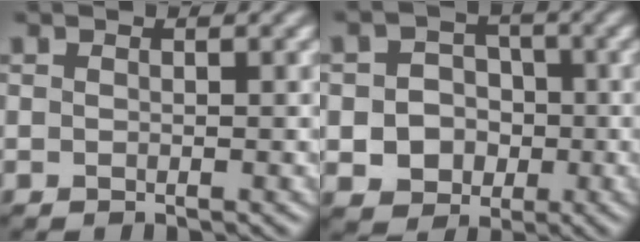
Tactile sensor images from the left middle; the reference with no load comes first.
{"total": 4.9, "force": [-1.5, 4.3, 1.7], "torque": [-0.020, -0.001, -0.038]}